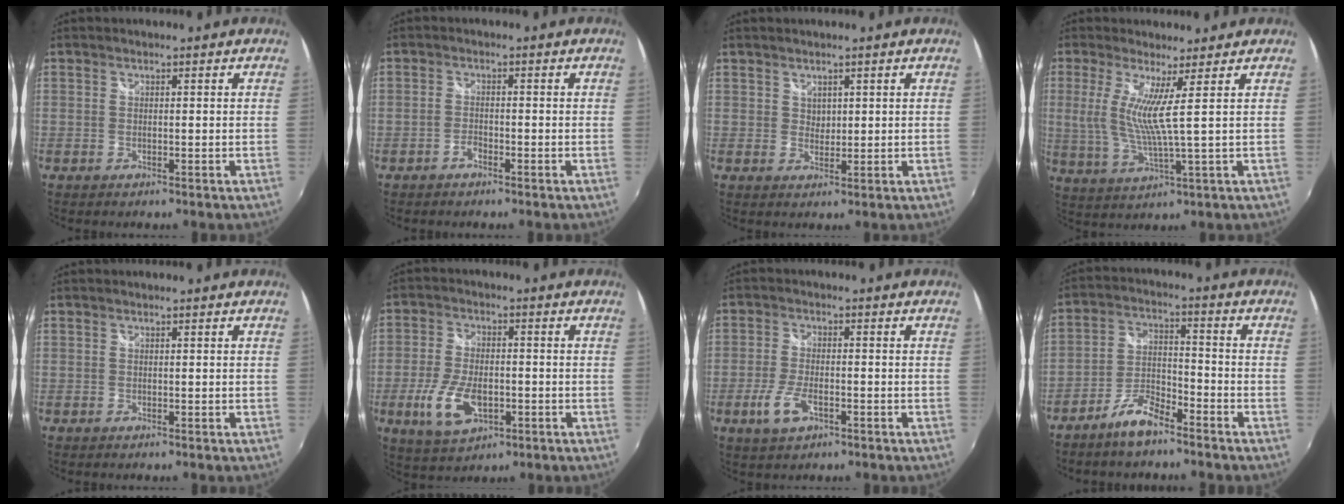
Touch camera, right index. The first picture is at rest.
{"total": 1.6, "force": [-1.2, 0.7, 0.8], "torque": [-0.022, 0.001, -0.025]}
{"total": 1.5, "force": [1.0, 1.1, 0.2], "torque": [0.002, 0.001, 0.017]}
{"total": 6.9, "force": [2.0, -0.6, 6.6], "torque": [-0.132, -0.019, 0.041]}
{"total": 0.0}
{"total": 10.3, "force": [-3.3, 5.4, 8.1], "torque": [-0.178, -0.012, -0.056]}
{"total": 6.0, "force": [-2.7, 2.6, 4.7], "torque": [-0.111, -0.008, -0.050]}
{"total": 7.1, "force": [-5.9, 1.8, 3.7], "torque": [-0.086, 0.009, -0.110]}